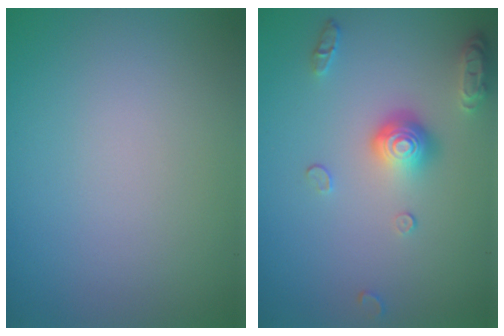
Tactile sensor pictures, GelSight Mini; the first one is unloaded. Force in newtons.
{"total": 3.7, "press": 2.9, "slide": 2.4}